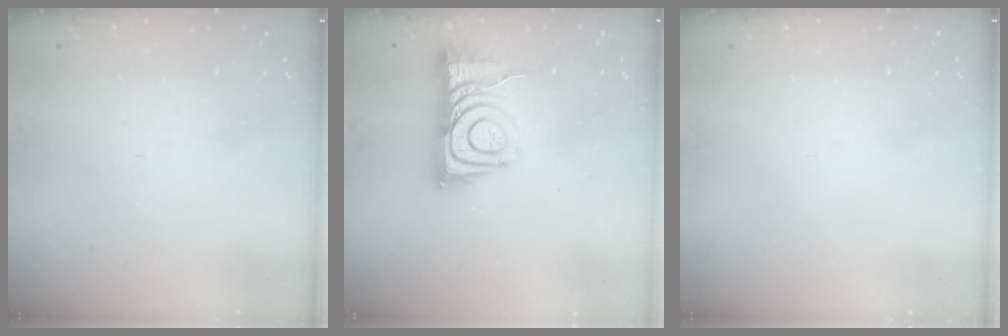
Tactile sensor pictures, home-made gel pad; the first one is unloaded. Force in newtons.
{"total": 11.4, "press": 11.3, "slide": 1.0}
{"total": 0.0}